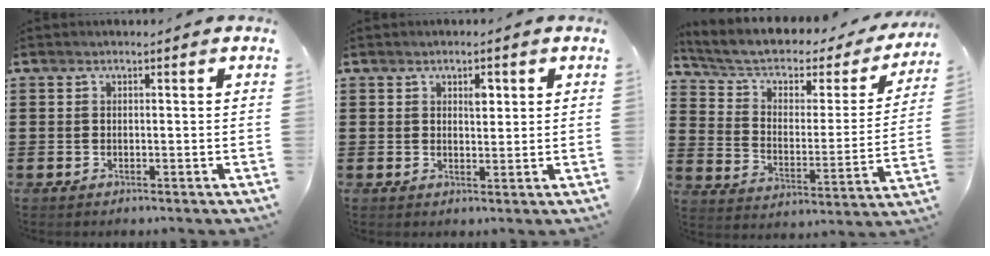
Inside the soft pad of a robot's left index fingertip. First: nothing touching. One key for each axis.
{"total": 2.3, "fx": 1.1, "fy": 1.2, "fz": 1.7, "tx": -0.020, "ty": -0.001, "tz": 0.015}
{"total": 4.9, "fx": 2.8, "fy": 2.7, "fz": 2.9, "tx": -0.074, "ty": -0.020, "tz": 0.043}